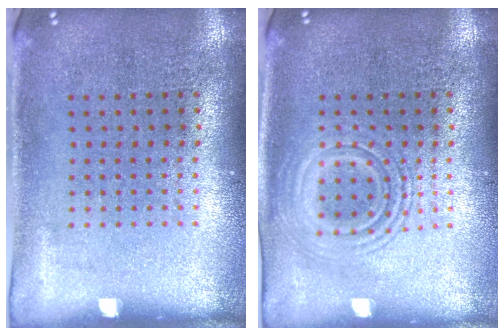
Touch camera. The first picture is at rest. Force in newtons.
{"total": 2.6, "press": 2.6, "slide": 0.5}